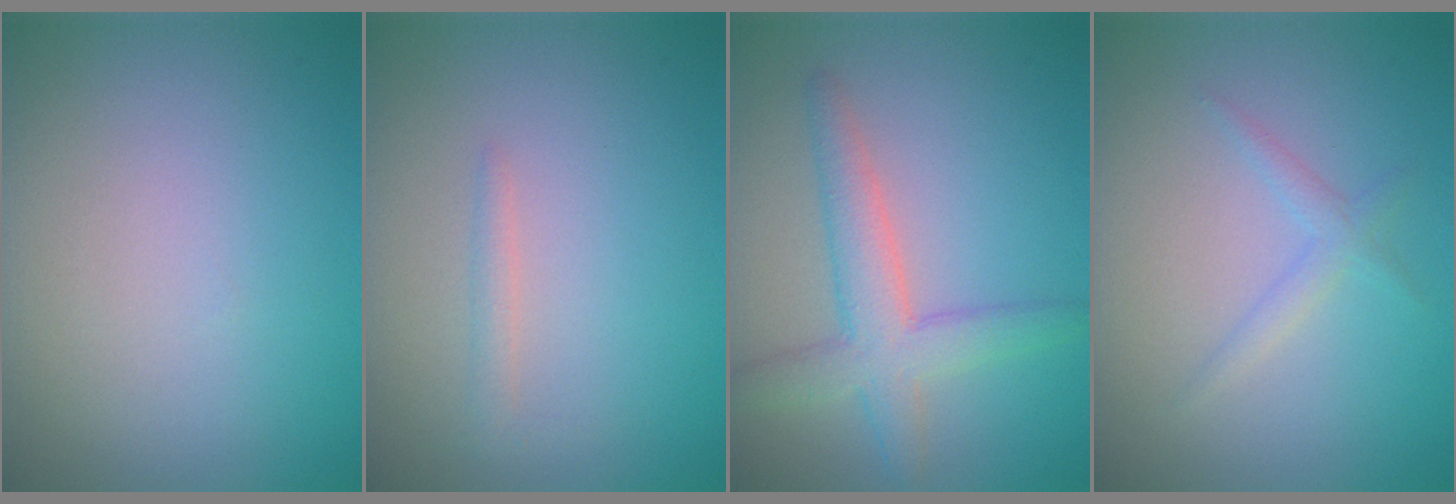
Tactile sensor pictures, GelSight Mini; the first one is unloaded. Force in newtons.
{"total": 0.9, "press": 0.9, "slide": 0.1}
{"total": 4.3, "press": 4.3, "slide": 0.2}
{"total": 1.4, "press": 1.4, "slide": 0.0}